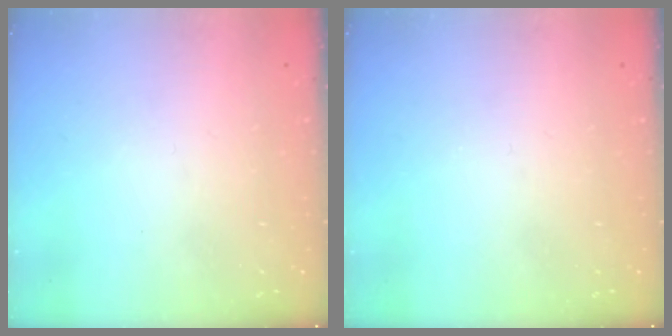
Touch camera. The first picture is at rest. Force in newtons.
{"total": 0.0}